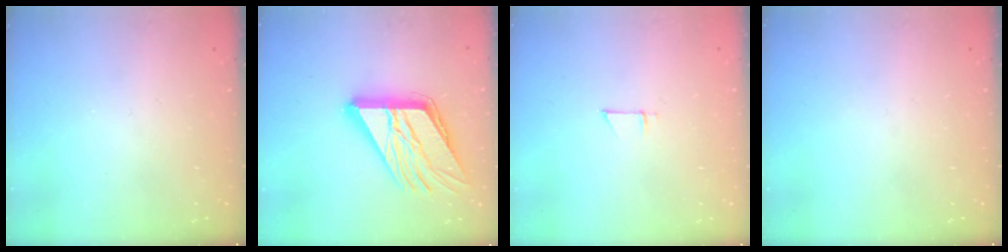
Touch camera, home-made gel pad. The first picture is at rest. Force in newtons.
{"total": 21.5, "press": 21.3, "slide": 2.9}
{"total": 3.5, "press": 3.4, "slide": 0.4}
{"total": 0.0}